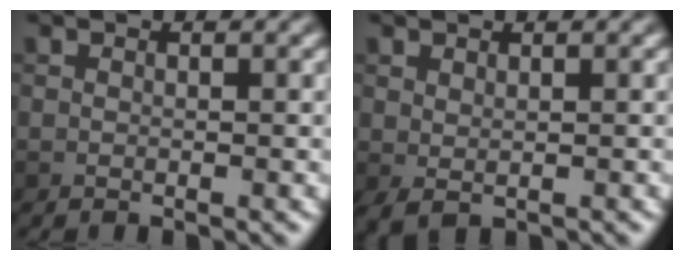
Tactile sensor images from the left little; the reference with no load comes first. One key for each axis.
{"total": 1.1, "fx": 0.4, "fy": 0.4, "fz": 0.9, "tx": -0.020, "ty": -0.001, "tz": 0.012}